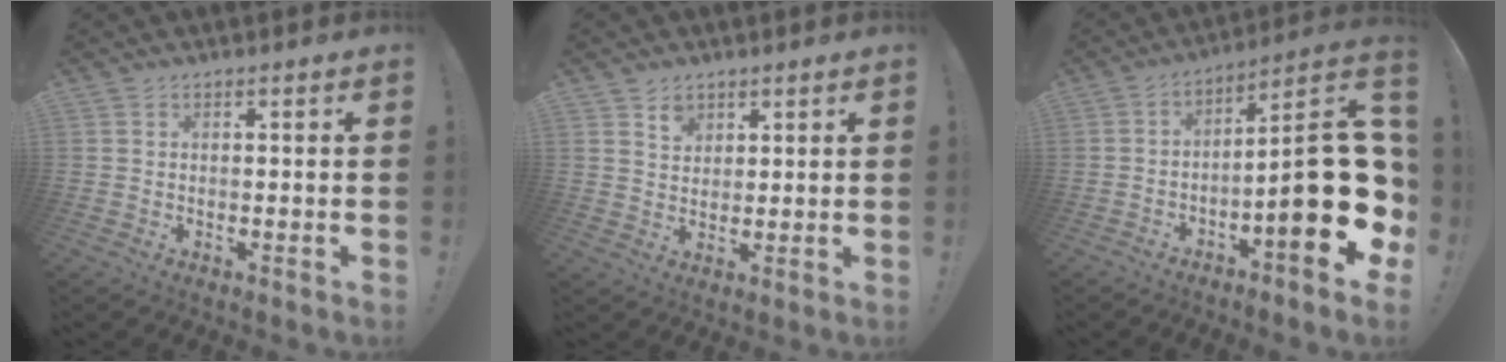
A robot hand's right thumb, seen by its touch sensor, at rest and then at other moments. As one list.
[{"total": 4.2, "force": [2.9, 2.8, 1.0], "torque": [-0.005, -0.016, 0.050]}, {"total": 21.8, "force": [-4.0, 5.5, 20.7], "torque": [-0.315, 0.026, -0.057]}]